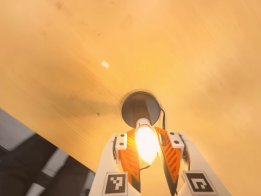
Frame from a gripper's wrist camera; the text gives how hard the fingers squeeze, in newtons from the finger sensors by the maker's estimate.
{"total": 14.0, "left": 13.3, "right": 14.7}